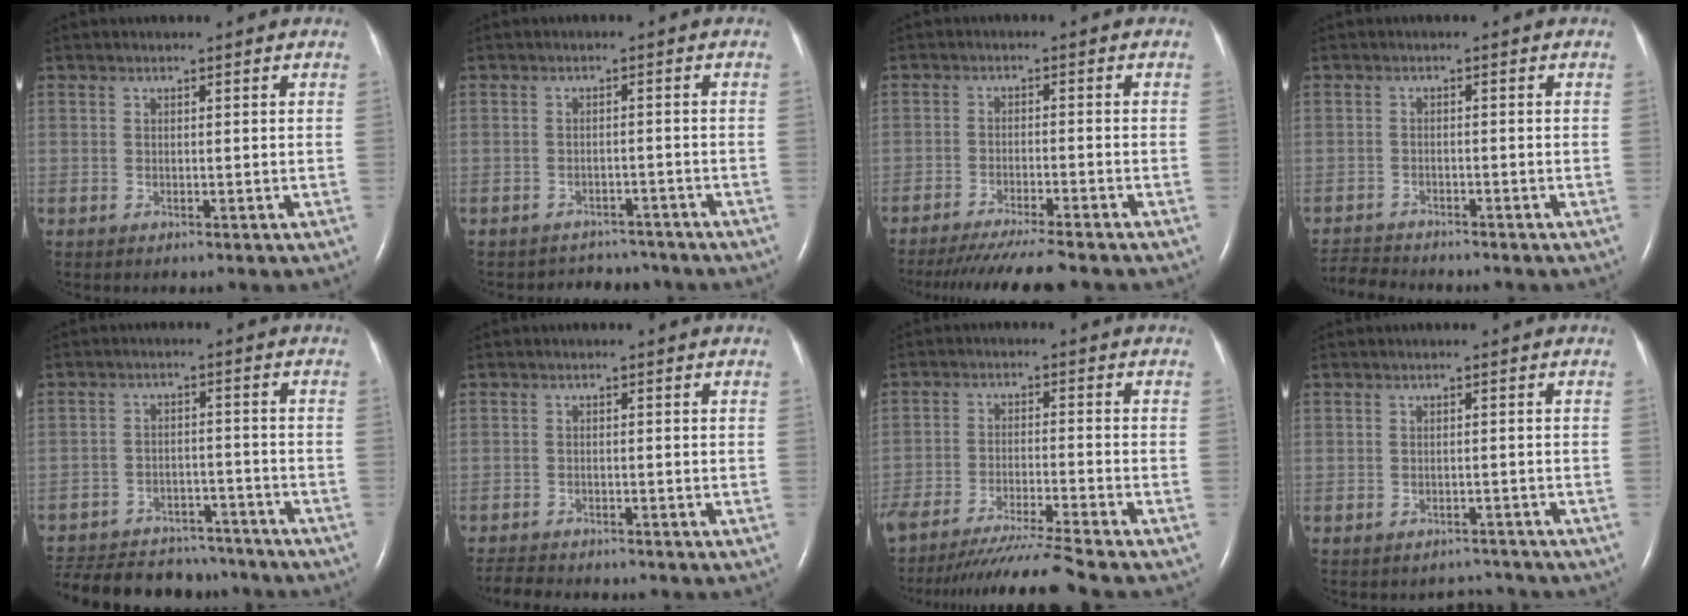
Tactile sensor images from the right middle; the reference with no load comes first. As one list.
[{"total": 5.8, "force": [-5.4, 2.0, -0.4], "torque": [0.006, 0.014, -0.067]}, {"total": 11.8, "force": [-10.4, 0.0, 5.4], "torque": [-0.073, -0.033, -0.156]}, {"total": 5.1, "force": [-5.0, 0.4, 0.6], "torque": [-0.009, -0.015, -0.084]}, {"total": 20.4, "force": [-18.1, 6.6, 6.7], "torque": [-0.167, -0.013, -0.250]}, {"total": 5.2, "force": [-4.9, 0.9, 1.5], "torque": [-0.024, -0.012, -0.076]}, {"total": 12.3, "force": [-10.9, -2.2, 5.2], "torque": [-0.074, -0.033, -0.184]}, {"total": 2.2, "force": [-2.0, 0.5, -0.7], "torque": [0.011, 0.000, -0.027]}]